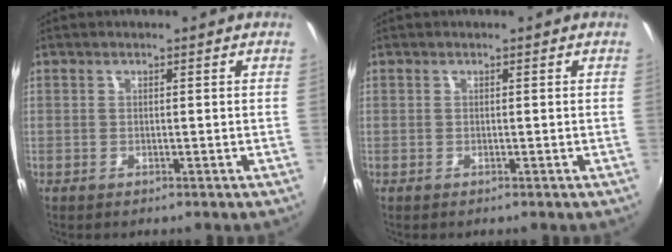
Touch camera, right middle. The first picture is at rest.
{"total": 0.0}